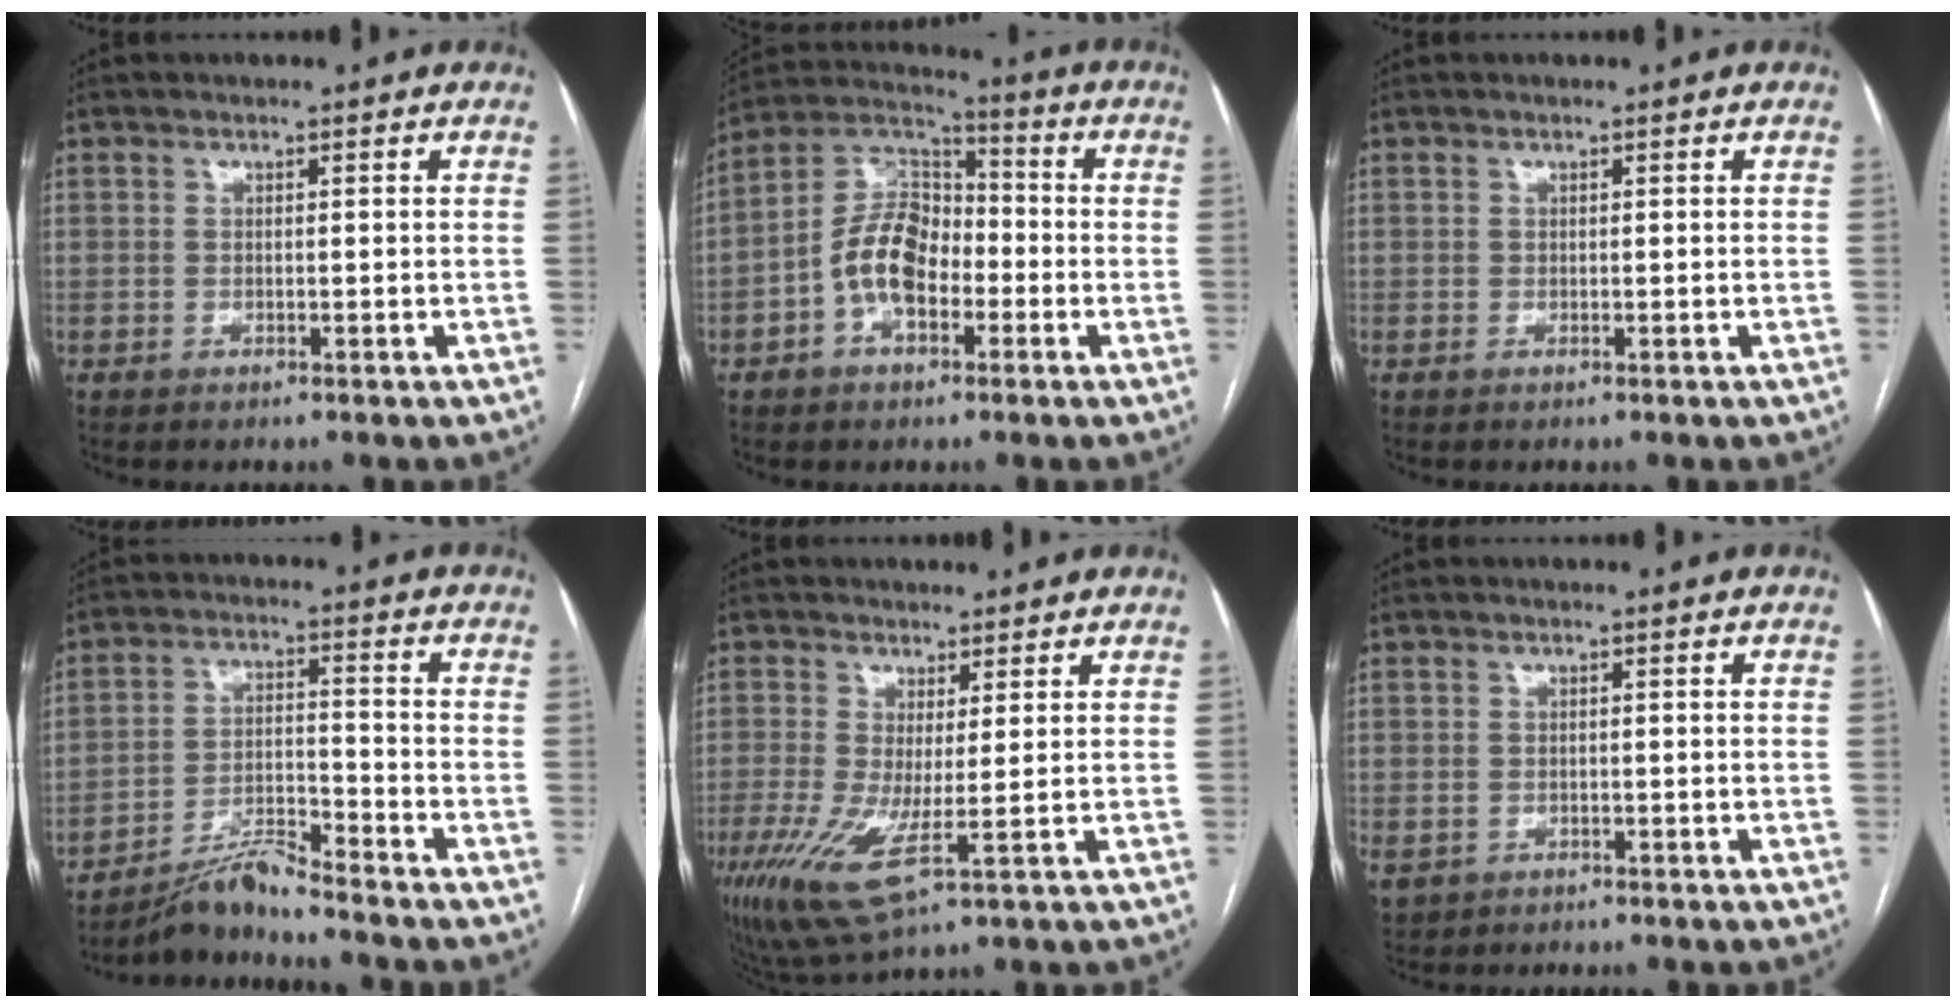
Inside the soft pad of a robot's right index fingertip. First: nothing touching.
{"total": 11.0, "force": [-3.1, 6.3, 8.5], "torque": [-0.181, 0.033, -0.062]}
{"total": 0.0}
{"total": 6.1, "force": [-5.8, -0.7, 1.7], "torque": [-0.033, -0.013, -0.106]}
{"total": 8.3, "force": [-1.7, 1.0, 8.0], "torque": [-0.168, -0.020, -0.021]}
{"total": 2.1, "force": [-0.9, 1.7, 0.9], "torque": [-0.022, -0.004, -0.004]}